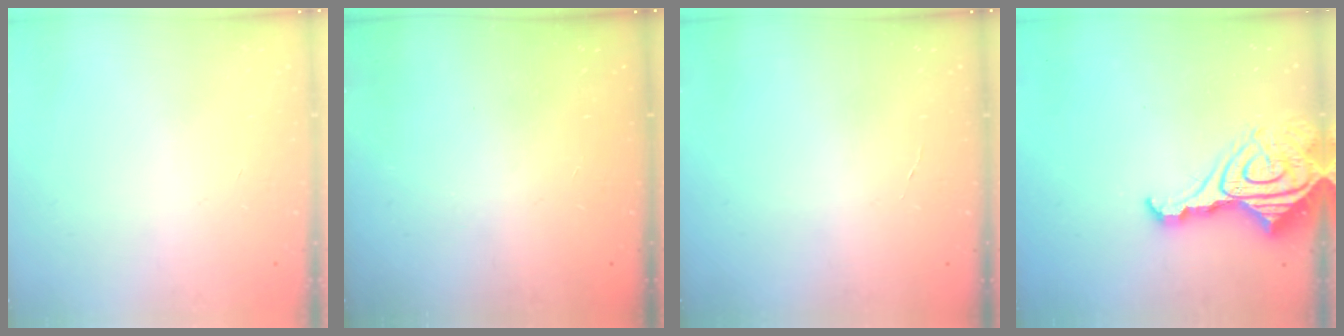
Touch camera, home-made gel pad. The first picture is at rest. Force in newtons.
{"total": 0.0}
{"total": 2.1, "press": 2.1, "slide": 0.2}
{"total": 17.6, "press": 17.5, "slide": 2.0}